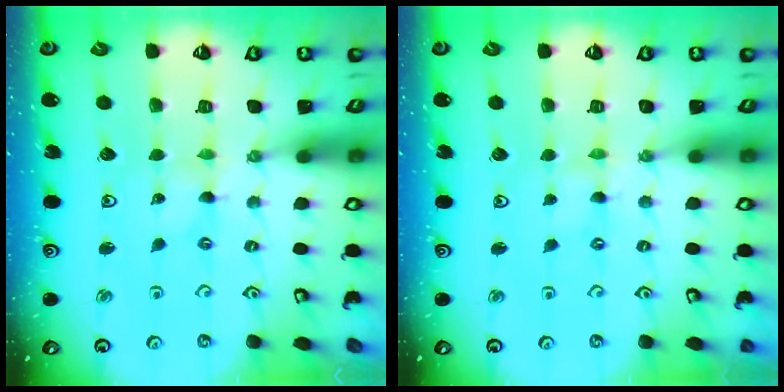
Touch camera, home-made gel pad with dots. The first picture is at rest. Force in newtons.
{"total": 0.0}